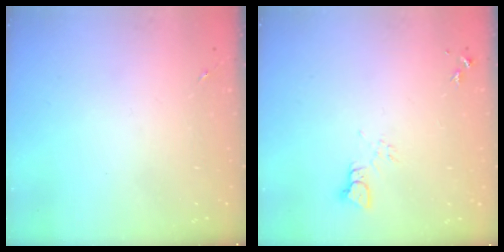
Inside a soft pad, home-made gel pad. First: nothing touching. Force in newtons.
{"total": 4.0, "press": 3.9, "slide": 0.3}